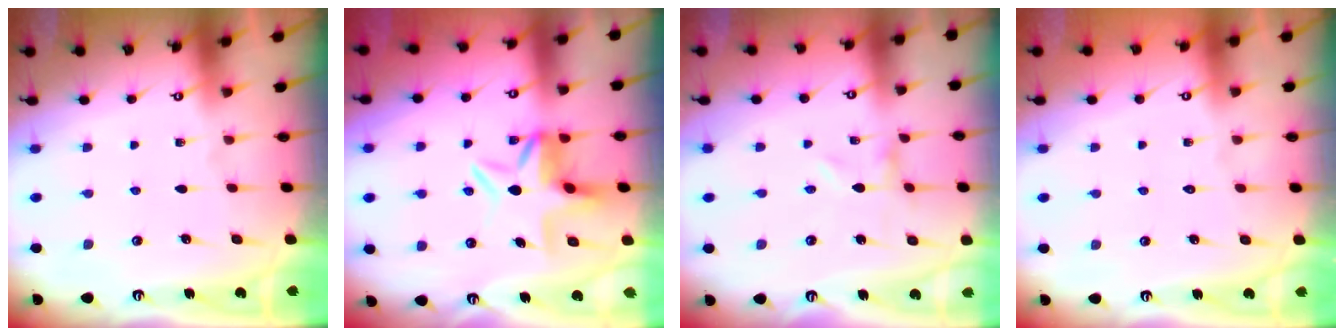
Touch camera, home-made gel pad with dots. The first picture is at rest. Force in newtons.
{"total": 6.2, "press": 5.7, "slide": 2.5}
{"total": 0.0}
{"total": 1.6, "press": 1.6, "slide": 0.2}